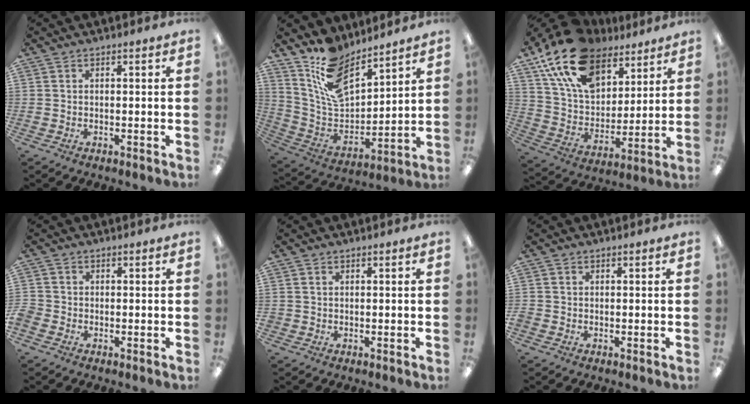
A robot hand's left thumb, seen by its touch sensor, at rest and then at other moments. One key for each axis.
{"total": 14.7, "fx": 11.4, "fy": 6.5, "fz": 6.7, "tx": -0.148, "ty": -0.066, "tz": 0.213}
{"total": 19.8, "fx": 13.2, "fy": 11.0, "fz": 10.0, "tx": -0.196, "ty": -0.063, "tz": 0.244}
{"total": 2.0, "fx": -1.1, "fy": 1.5, "fz": 0.6, "tx": -0.008, "ty": 0.007, "tz": -0.021}
{"total": 0.6, "fx": 0.0, "fy": 0.6, "fz": 0.0, "tx": 0.001, "ty": 0.005, "tz": -0.001}
{"total": 0.8, "fx": -0.4, "fy": 0.7, "fz": 0.2, "tx": 0.000, "ty": 0.003, "tz": -0.009}